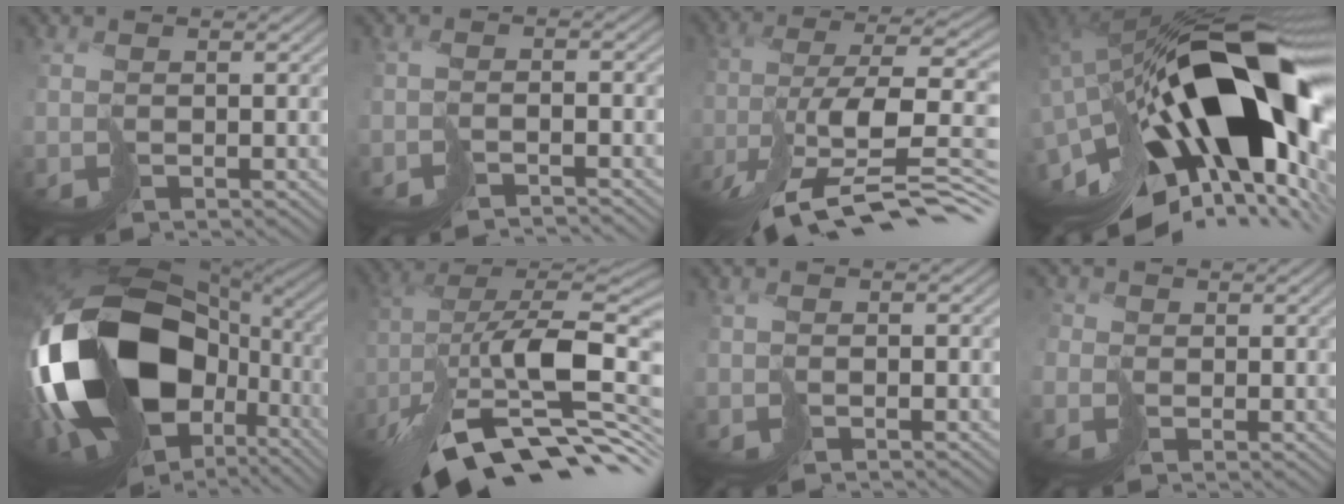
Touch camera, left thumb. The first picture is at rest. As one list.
[{"total": 2.6, "force": [-2.6, -0.3, 0.4], "torque": [-0.001, 0.001, -0.045]}, {"total": 13.0, "force": [-7.0, 4.5, 10.0], "torque": [-0.195, 0.011, -0.117]}, {"total": 20.3, "force": [-4.0, 9.8, 17.3], "torque": [-0.309, -0.020, -0.066]}, {"total": 21.2, "force": [-2.9, 13.9, 15.7], "torque": [-0.367, -0.066, -0.008]}, {"total": 14.9, "force": [-6.3, 6.9, 11.7], "torque": [-0.225, -0.004, -0.099]}, {"total": 0.7, "force": [-0.7, -0.1, 0.0], "torque": [0.004, 0.004, -0.015]}, {"total": 1.5, "force": [-0.6, 1.3, -0.5], "torque": [0.016, 0.005, -0.022]}]